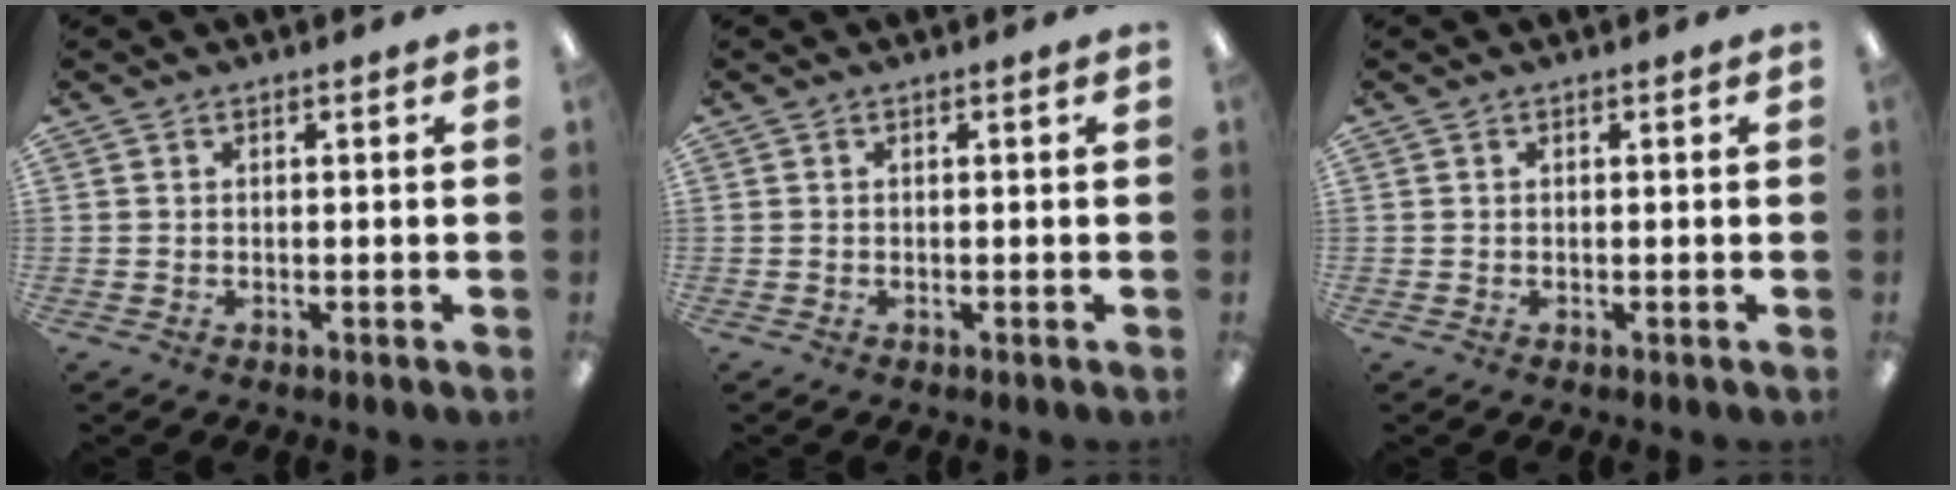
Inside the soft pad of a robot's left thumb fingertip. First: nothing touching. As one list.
[{"total": 0.0}, {"total": 0.0}]